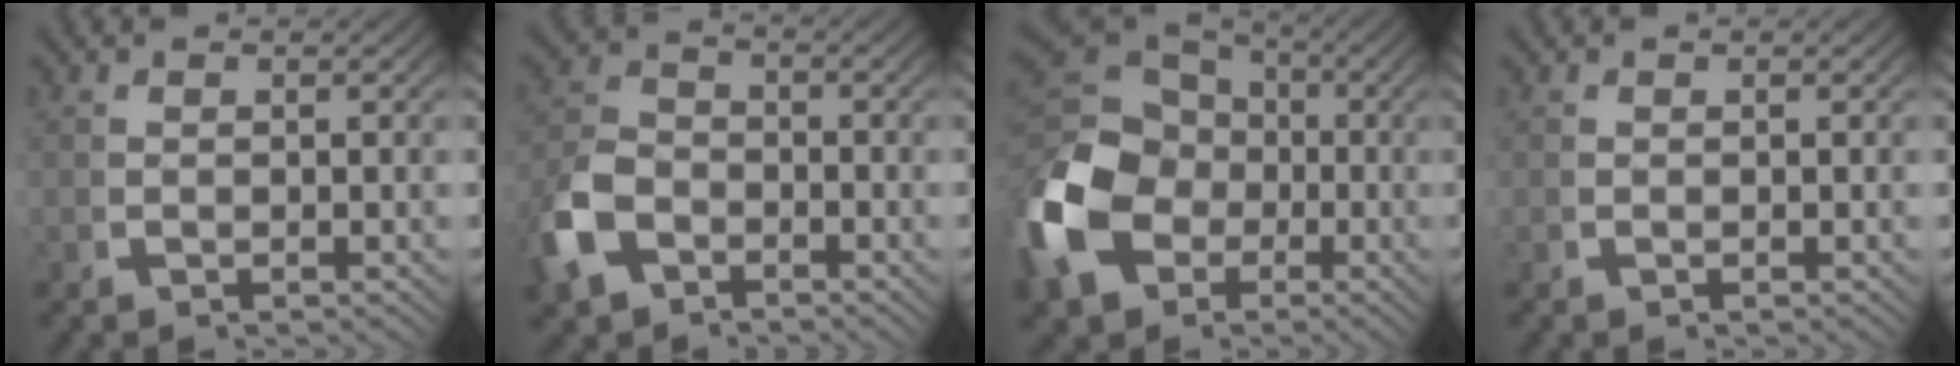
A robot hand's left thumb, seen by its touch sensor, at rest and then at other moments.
{"total": 6.2, "force": [-2.6, 4.6, 3.3], "torque": [-0.096, -0.022, -0.036]}
{"total": 12.7, "force": [-1.2, 9.9, 7.7], "torque": [-0.192, -0.032, 0.000]}
{"total": 0.0}